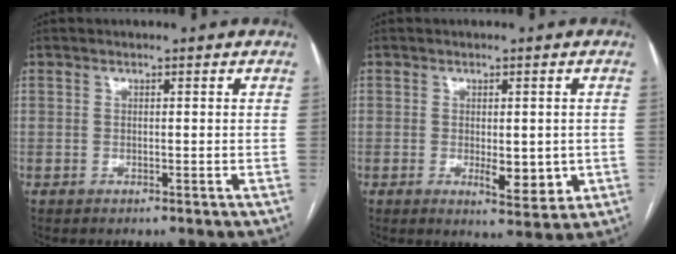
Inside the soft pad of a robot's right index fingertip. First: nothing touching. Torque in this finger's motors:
{"motor_torque": [0.71, 0.69, 0.17, 0.06]}